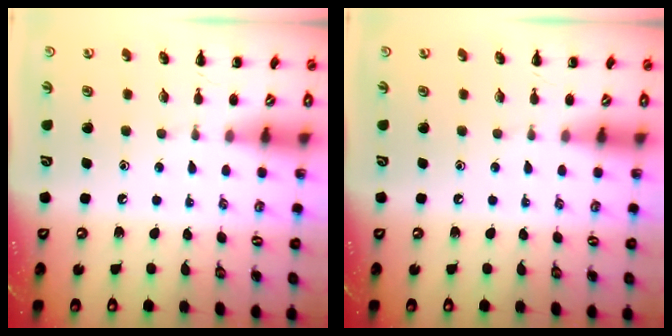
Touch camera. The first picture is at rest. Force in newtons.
{"total": 0.0}